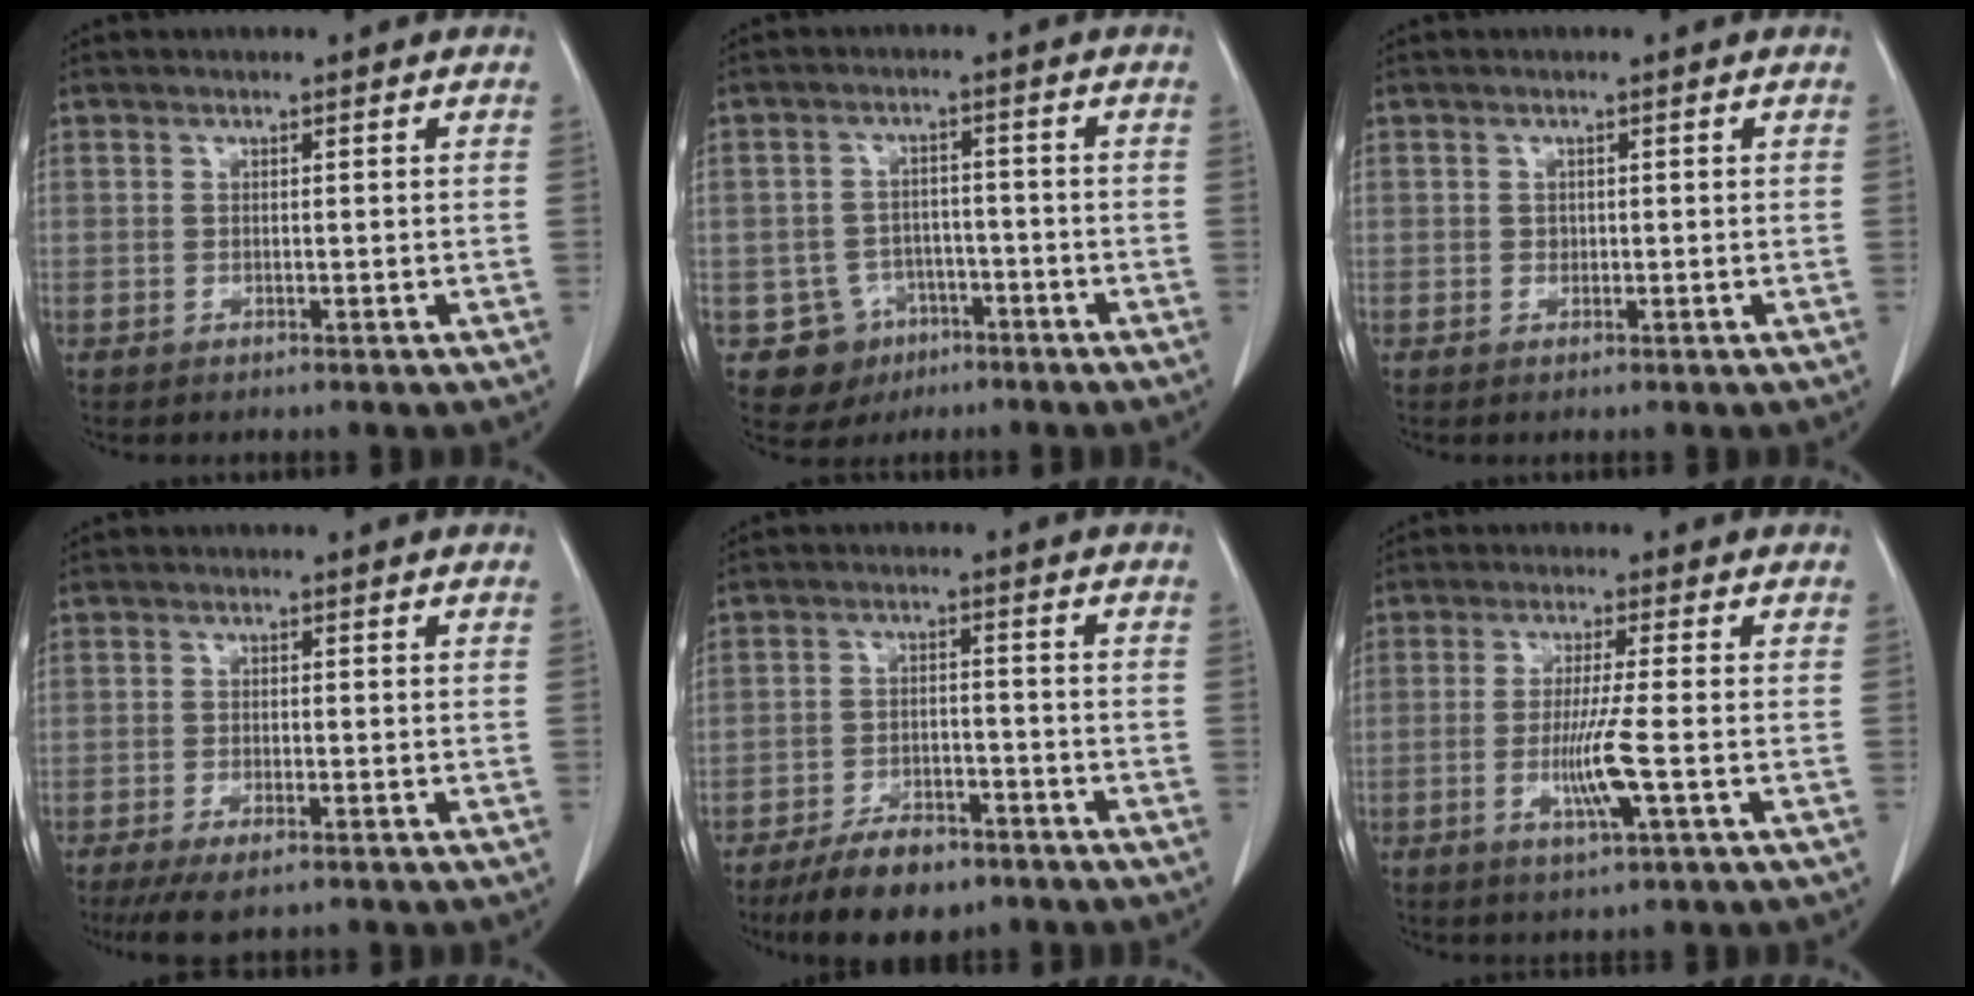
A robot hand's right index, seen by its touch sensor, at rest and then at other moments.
{"total": 6.6, "force": [-2.9, 6.0, 0.4], "torque": [0.001, 0.014, -0.033]}
{"total": 0.6, "force": [0.0, 0.5, 0.2], "torque": [0.001, 0.002, -0.001]}
{"total": 5.1, "force": [-3.6, 1.2, 3.3], "torque": [-0.050, -0.011, -0.055]}
{"total": 8.5, "force": [-6.4, 3.4, 4.4], "torque": [-0.078, -0.005, -0.107]}
{"total": 6.5, "force": [-1.6, -0.7, 6.2], "torque": [-0.120, -0.017, -0.032]}